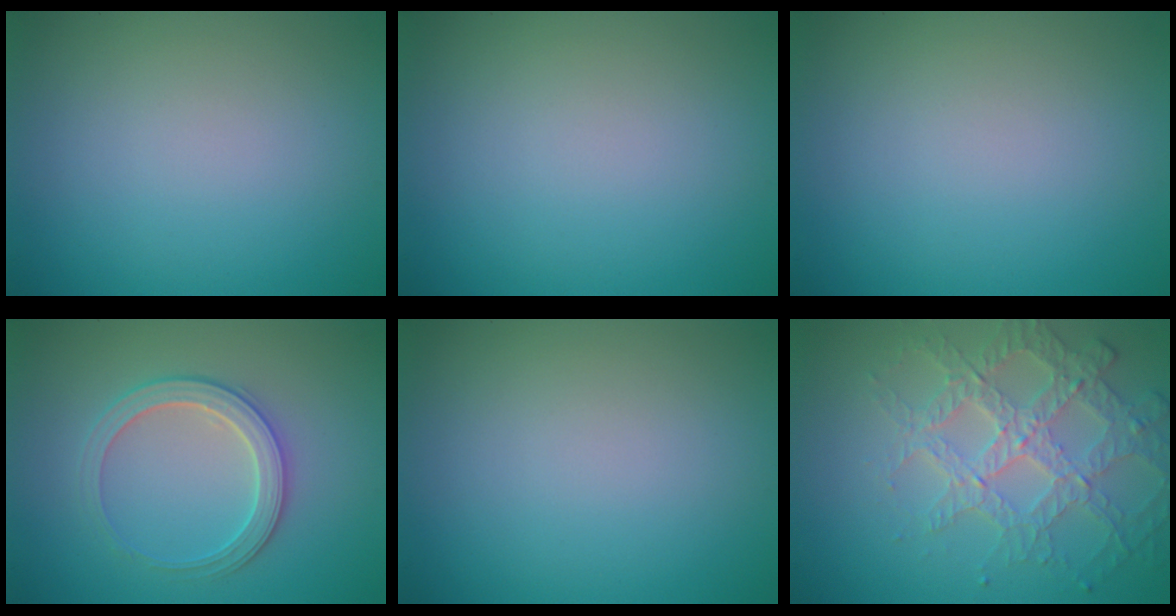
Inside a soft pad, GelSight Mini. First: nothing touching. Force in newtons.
{"total": 0.0}
{"total": 0.0}
{"total": 2.8, "press": 2.8, "slide": 0.3}
{"total": 0.0}
{"total": 4.0, "press": 4.0, "slide": 0.3}